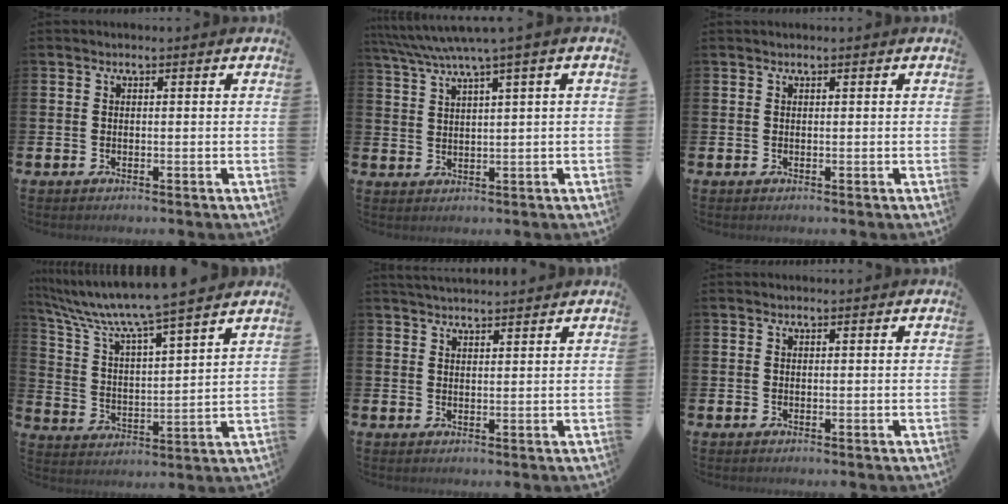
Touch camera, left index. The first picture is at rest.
{"total": 4.6, "force": [3.2, -0.5, 3.2], "torque": [-0.077, -0.007, 0.055]}
{"total": 0.0}
{"total": 8.8, "force": [8.1, -0.2, 3.4], "torque": [-0.105, -0.055, 0.133]}
{"total": 2.9, "force": [2.9, 0.1, 0.4], "torque": [-0.011, -0.012, 0.053]}
{"total": 0.0}